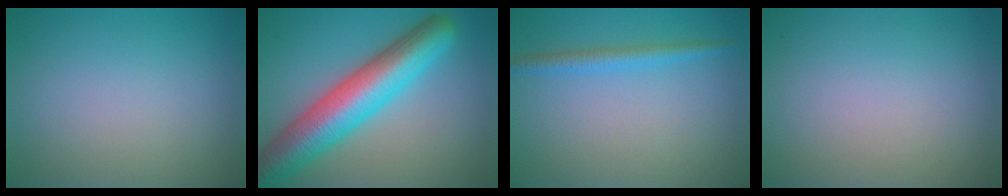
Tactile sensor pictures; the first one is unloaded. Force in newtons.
{"total": 9.4, "press": 9.4, "slide": 0.4}
{"total": 1.8, "press": 1.8, "slide": 0.1}
{"total": 0.0}